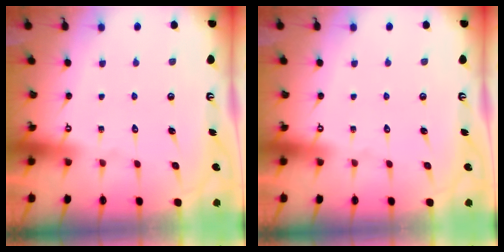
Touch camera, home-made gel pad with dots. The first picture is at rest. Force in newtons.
{"total": 0.0}